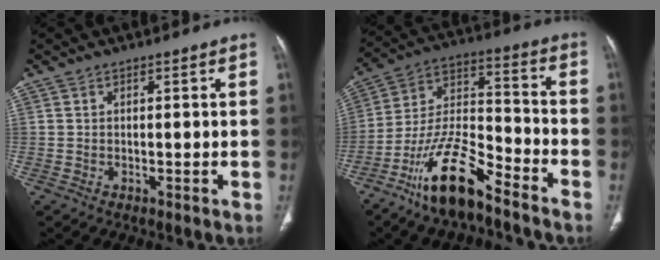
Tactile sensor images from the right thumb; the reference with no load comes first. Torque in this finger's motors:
{"motor_torque": [1.77, -0.14, 1.42, -1.35, 0.47]}